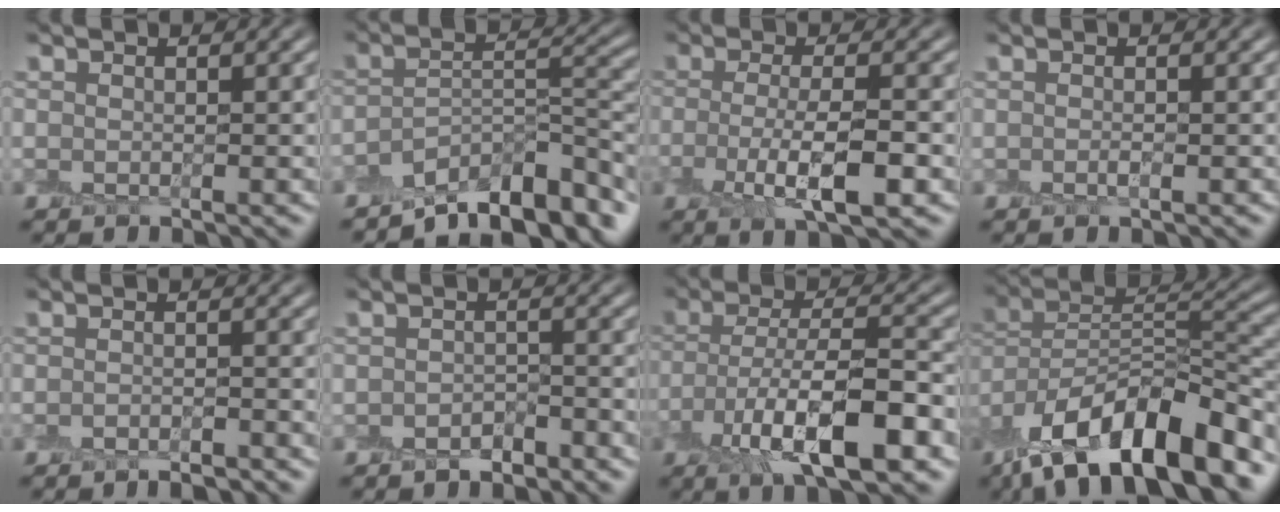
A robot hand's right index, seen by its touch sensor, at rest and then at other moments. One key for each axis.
{"total": 9.7, "fx": -7.0, "fy": 3.2, "fz": 5.9, "tx": -0.077, "ty": -0.005, "tz": -0.116}
{"total": 5.2, "fx": -1.4, "fy": 1.4, "fz": 4.8, "tx": -0.093, "ty": -0.004, "tz": -0.028}
{"total": 0.6, "fx": 0.0, "fy": -0.1, "fz": 0.5, "tx": -0.010, "ty": -0.003, "tz": -0.002}
{"total": 1.6, "fx": -1.4, "fy": 0.1, "fz": 0.8, "tx": -0.009, "ty": -0.001, "tz": -0.026}
{"total": 1.4, "fx": -1.1, "fy": 0.6, "fz": 0.7, "tx": -0.011, "ty": 0.005, "tz": -0.021}
{"total": 9.6, "fx": -3.8, "fy": 3.3, "fz": 8.2, "tx": -0.139, "ty": 0.002, "tz": -0.068}
{"total": 14.8, "fx": -9.8, "fy": 5.6, "fz": 9.6, "tx": -0.166, "ty": 0.021, "tz": -0.172}